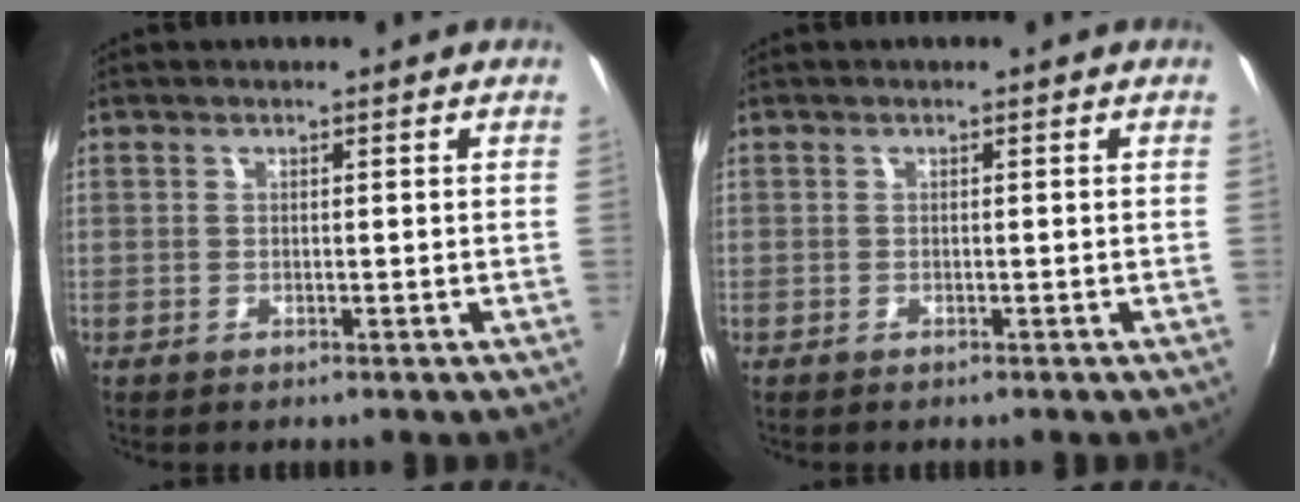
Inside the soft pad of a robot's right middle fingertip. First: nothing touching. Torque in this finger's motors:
{"motor_torque": [0.54, -1.60, 0.03, 0.03]}